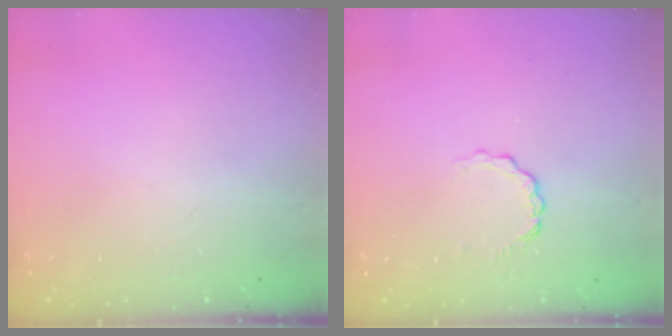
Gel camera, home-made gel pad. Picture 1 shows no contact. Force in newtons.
{"total": 3.4, "press": 3.4, "slide": 0.4}